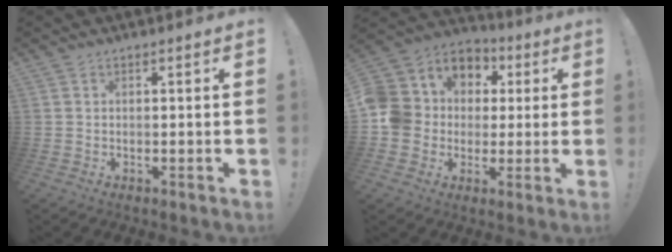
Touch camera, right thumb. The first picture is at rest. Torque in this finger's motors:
{"motor_torque": [1.89, 2.06, 1.10, -0.21, 0.07]}